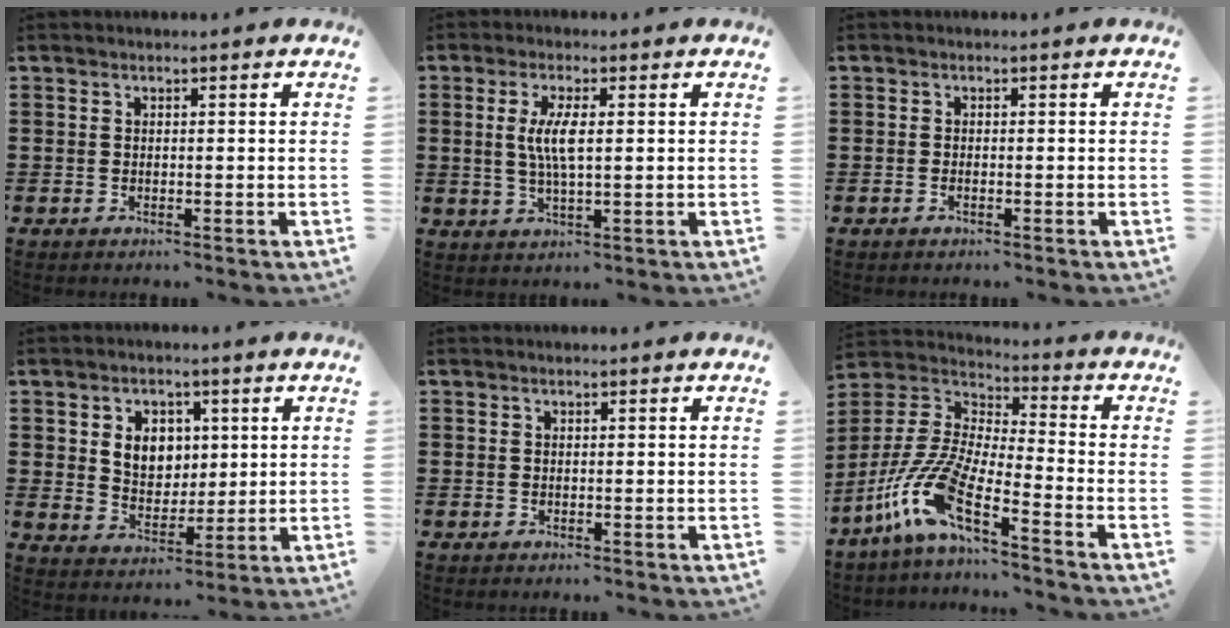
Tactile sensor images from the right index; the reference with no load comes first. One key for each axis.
{"total": 5.0, "fx": 0.6, "fy": 1.1, "fz": 4.9, "tx": -0.100, "ty": -0.001, "tz": 0.006}
{"total": 0.5, "fx": -0.3, "fy": 0.1, "fz": 0.4, "tx": -0.009, "ty": -0.004, "tz": -0.005}
{"total": 5.8, "fx": 1.5, "fy": 4.7, "fz": 3.0, "tx": -0.061, "ty": 0.009, "tz": 0.021}
{"total": 0.0}
{"total": 11.1, "fx": -7.6, "fy": 1.7, "fz": 7.9, "tx": -0.212, "ty": -0.025, "tz": -0.165}